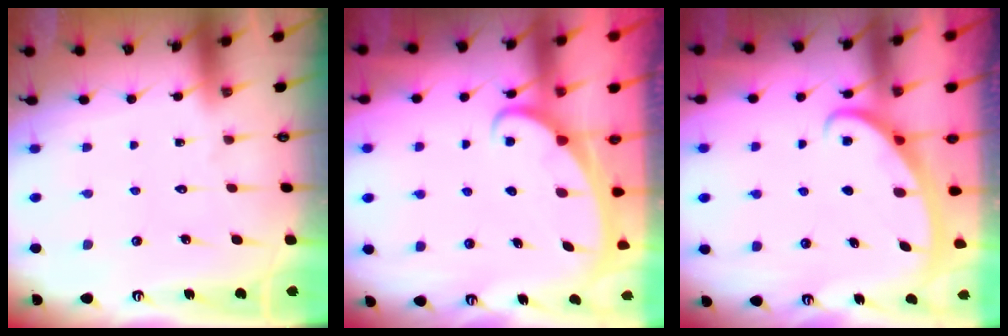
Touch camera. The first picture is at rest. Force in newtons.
{"total": 2.4, "press": 2.3, "slide": 0.3}
{"total": 2.6, "press": 2.6, "slide": 0.5}